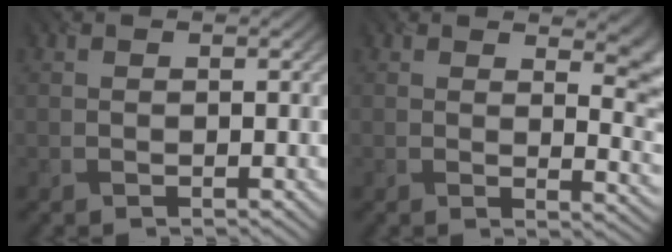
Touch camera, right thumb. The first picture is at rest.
{"total": 7.5, "force": [3.3, 3.3, 5.9], "torque": [-0.048, -0.002, 0.052]}